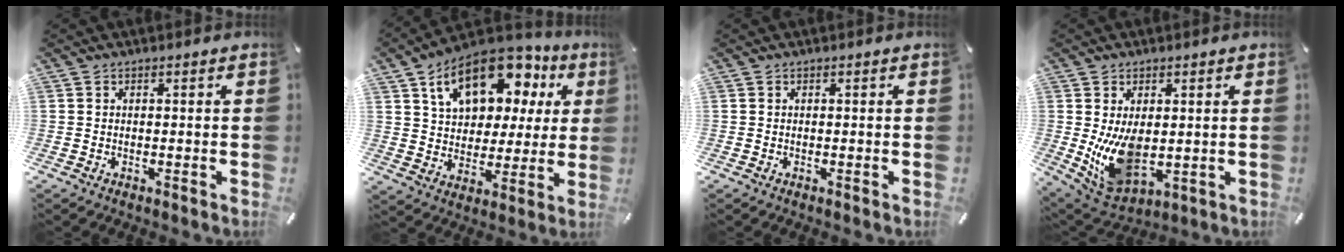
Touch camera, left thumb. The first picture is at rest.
{"total": 17.9, "force": [9.8, 11.0, 10.1], "torque": [-0.173, -0.043, 0.174]}
{"total": 0.0}
{"total": 12.4, "force": [0.5, 7.8, 9.6], "torque": [-0.198, -0.016, 0.019]}